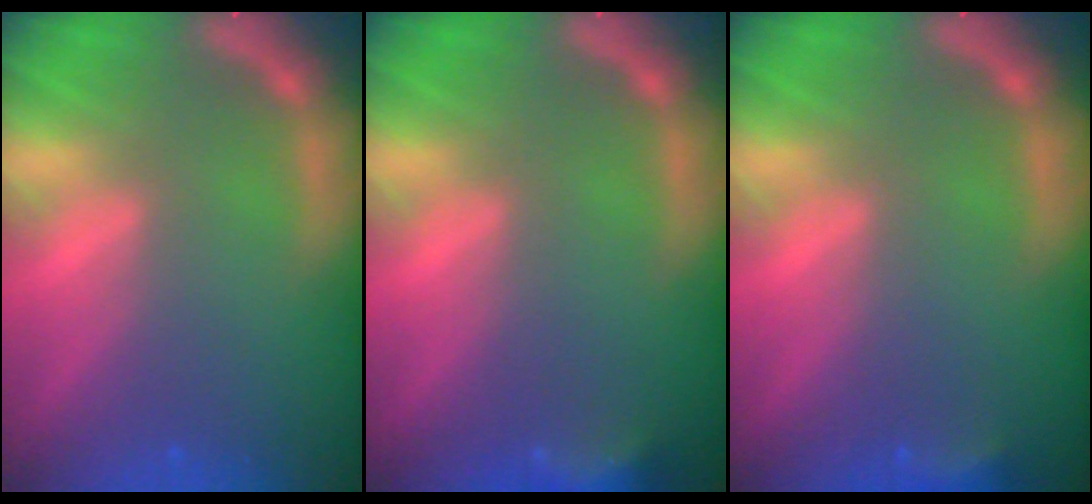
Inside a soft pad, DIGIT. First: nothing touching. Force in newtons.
{"total": 3.4}
{"total": 1.9}